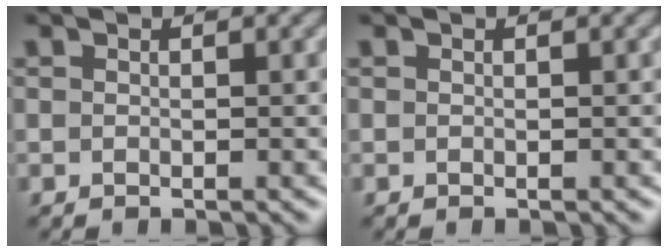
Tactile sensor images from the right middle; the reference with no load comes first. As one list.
[{"total": 0.0}]